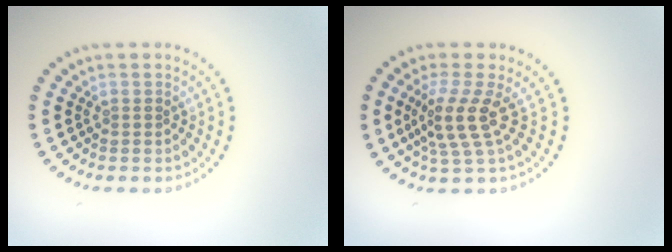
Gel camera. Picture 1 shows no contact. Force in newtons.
{"total": 3.4, "press": 2.6, "slide": 2.2}